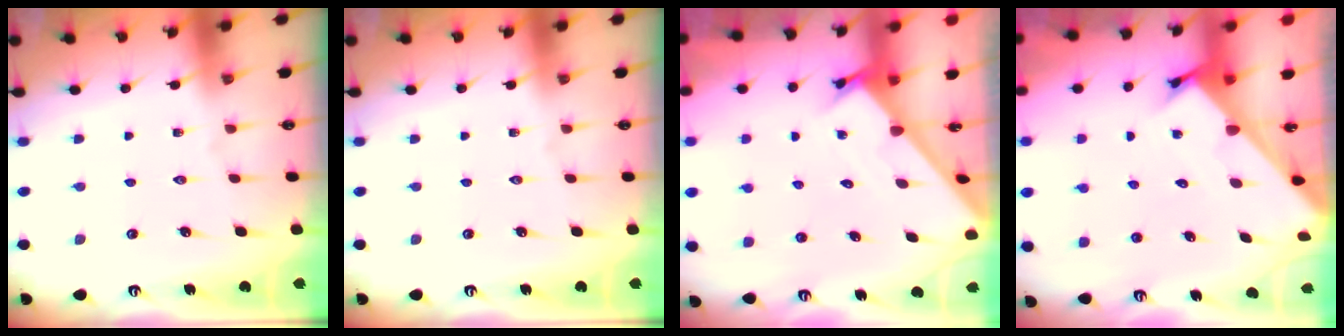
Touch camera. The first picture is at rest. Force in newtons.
{"total": 0.0}
{"total": 1.7, "press": 1.7, "slide": 0.1}
{"total": 2.4, "press": 2.4, "slide": 0.2}